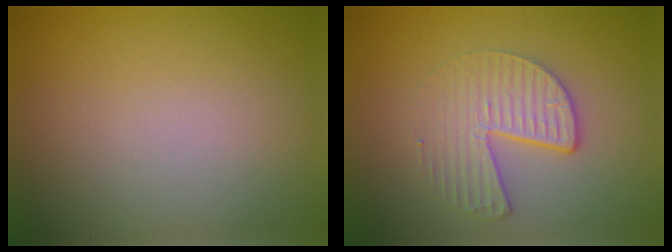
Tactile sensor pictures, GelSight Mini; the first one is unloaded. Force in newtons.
{"total": 3.6, "press": 2.7, "slide": 2.4}